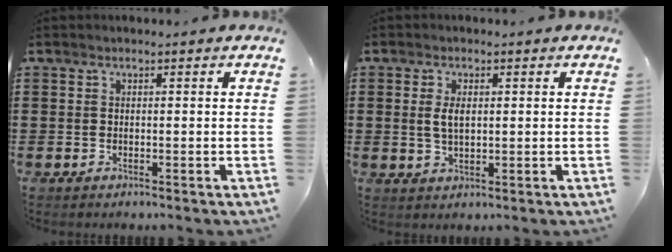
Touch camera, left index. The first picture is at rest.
{"total": 3.0, "force": [0.5, 1.4, 2.6], "torque": [-0.062, 0.004, 0.006]}